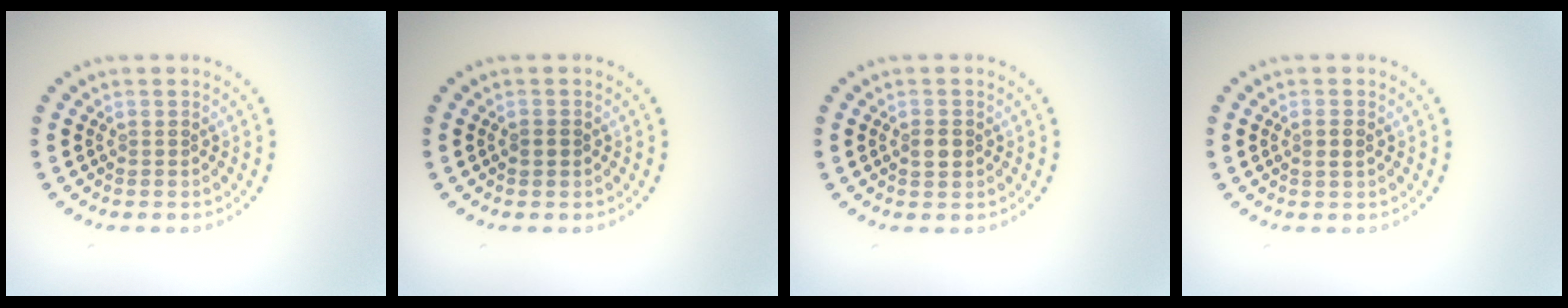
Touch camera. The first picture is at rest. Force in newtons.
{"total": 1.3, "press": 1.3, "slide": 0.2}
{"total": 1.3, "press": 1.2, "slide": 0.4}
{"total": 1.1, "press": 1.0, "slide": 0.5}